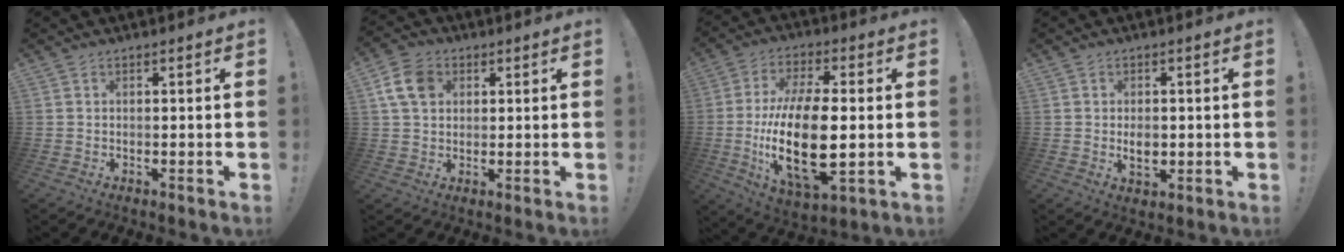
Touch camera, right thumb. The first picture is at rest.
{"total": 9.9, "force": [3.4, 7.4, 5.7], "torque": [-0.098, 0.003, 0.070]}
{"total": 23.2, "force": [-2.5, 10.5, 20.6], "torque": [-0.393, -0.010, -0.038]}
{"total": 4.4, "force": [-0.4, 3.0, 3.2], "torque": [-0.027, -0.004, -0.010]}